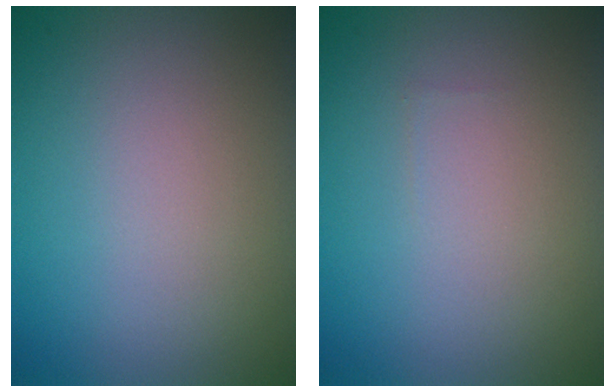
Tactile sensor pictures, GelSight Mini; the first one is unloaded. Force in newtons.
{"total": 0.0}